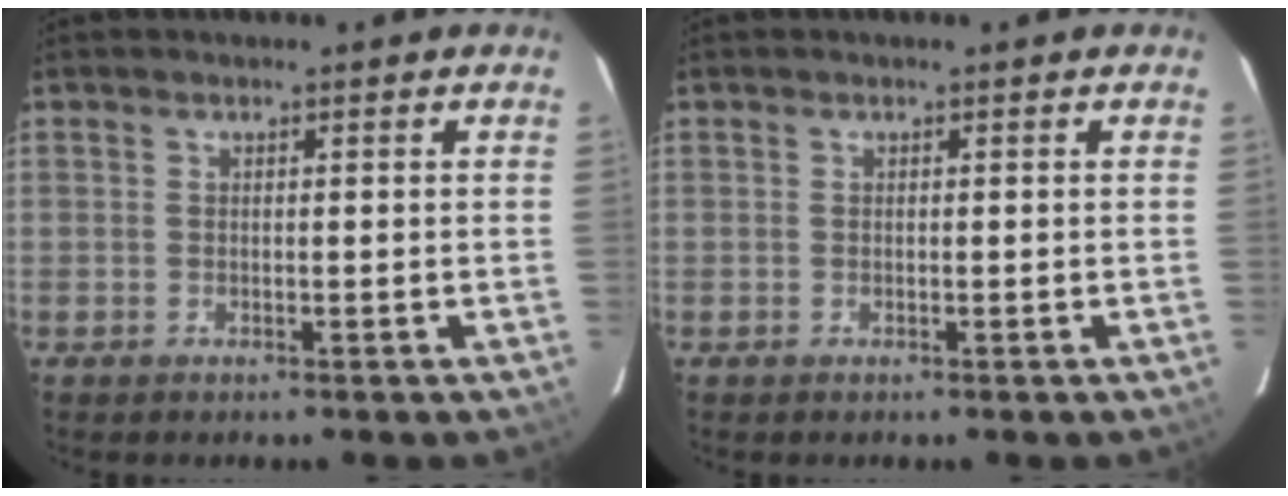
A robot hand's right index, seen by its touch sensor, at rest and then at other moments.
{"total": 0.0}